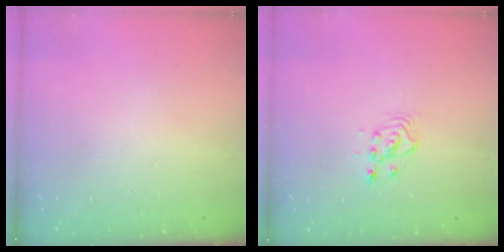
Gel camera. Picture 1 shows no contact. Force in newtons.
{"total": 2.9, "press": 2.9, "slide": 0.1}